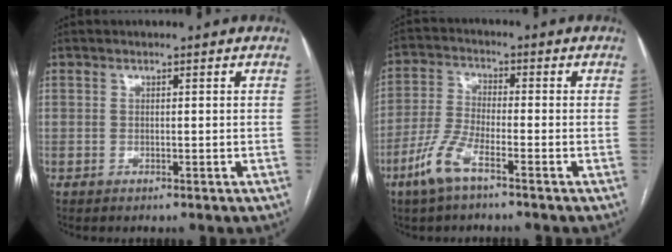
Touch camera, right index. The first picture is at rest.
{"total": 6.9, "force": [-4.3, 1.4, 5.2], "torque": [-0.123, -0.007, -0.091]}